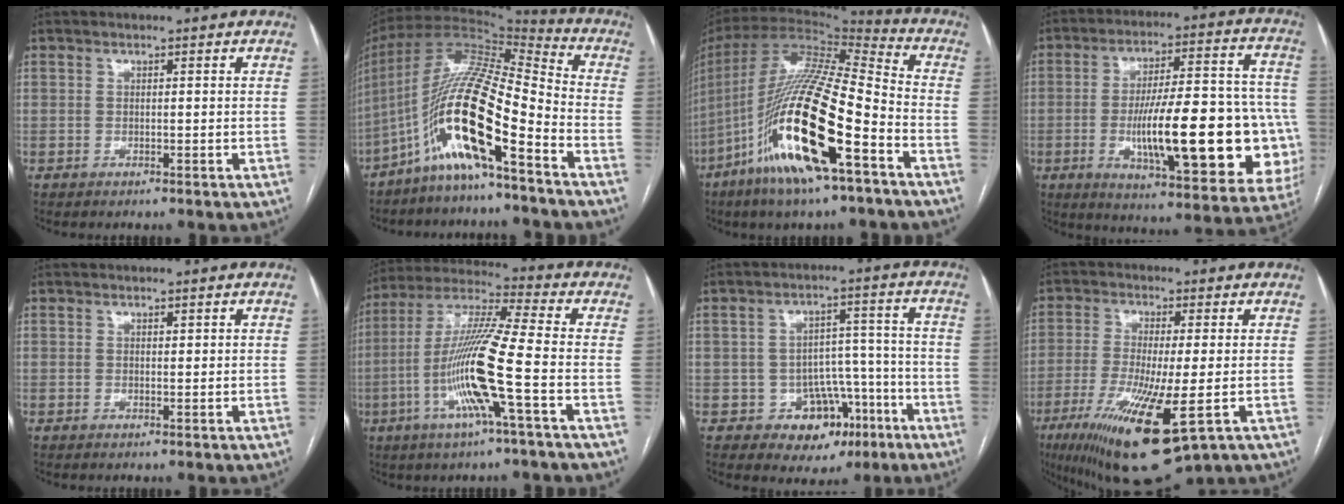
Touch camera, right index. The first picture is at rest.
{"total": 18.0, "force": [-9.0, 2.5, 15.4], "torque": [-0.308, 0.010, -0.165]}
{"total": 25.4, "force": [-10.8, 4.4, 22.5], "torque": [-0.464, -0.037, -0.193]}
{"total": 26.9, "force": [-5.2, 6.3, 25.6], "torque": [-0.311, 0.014, -0.056]}
{"total": 0.6, "force": [0.4, 0.3, 0.4], "torque": [-0.005, -0.002, 0.005]}
{"total": 14.6, "force": [-4.2, -0.6, 14.0], "torque": [-0.287, -0.004, -0.087]}
{"total": 8.5, "force": [-3.8, 7.0, 2.8], "torque": [-0.011, 0.038, -0.041]}
{"total": 15.7, "force": [-6.1, 2.3, 14.2], "torque": [-0.268, -0.049, -0.097]}